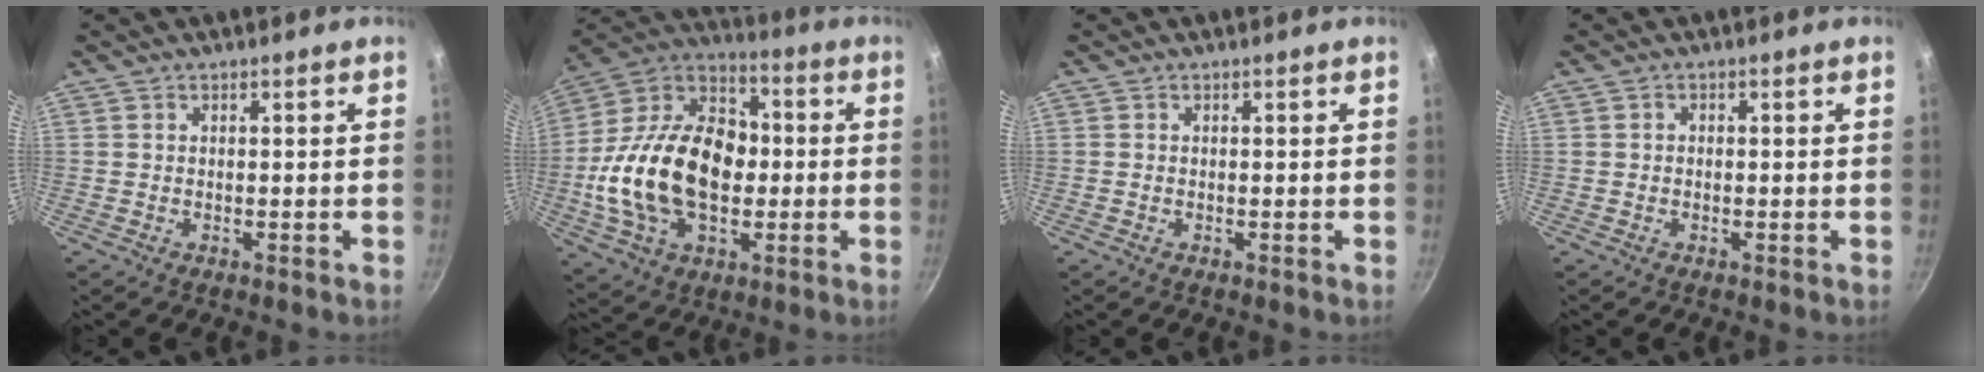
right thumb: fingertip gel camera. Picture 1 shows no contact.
{"total": 25.7, "force": [-1.9, 17.0, 19.1], "torque": [-0.323, 0.040, -0.039]}
{"total": 0.0}
{"total": 0.8, "force": [-0.1, 0.7, 0.3], "torque": [-0.006, 0.005, -0.002]}